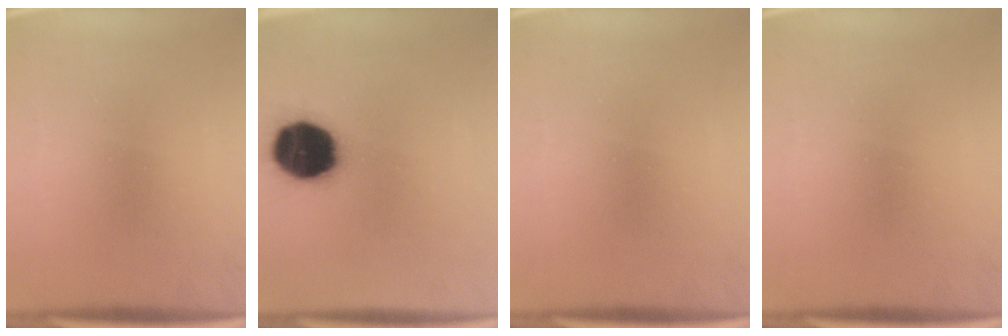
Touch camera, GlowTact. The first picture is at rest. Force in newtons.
{"total": 18.8}
{"total": 0.0}
{"total": 0.0}